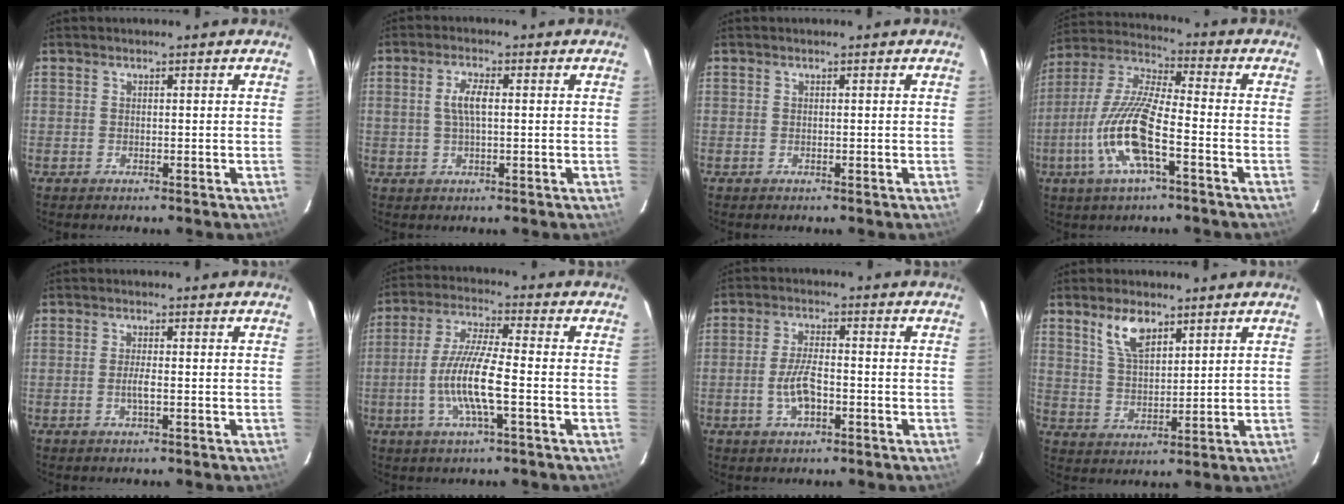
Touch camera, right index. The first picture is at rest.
{"total": 3.8, "force": [0.4, 1.2, 3.5], "torque": [-0.070, 0.007, 0.012]}
{"total": 0.0}
{"total": 14.3, "force": [-5.4, 2.9, 12.9], "torque": [-0.271, -0.005, -0.111]}
{"total": 1.9, "force": [-0.6, 0.1, 1.8], "torque": [-0.035, 0.000, -0.012]}
{"total": 10.5, "force": [-2.9, 1.1, 10.1], "torque": [-0.206, -0.001, -0.057]}
{"total": 5.9, "force": [-2.0, 2.3, 5.0], "torque": [-0.103, 0.003, -0.036]}
{"total": 7.2, "force": [4.5, 3.3, 4.6], "torque": [-0.086, 0.007, 0.091]}